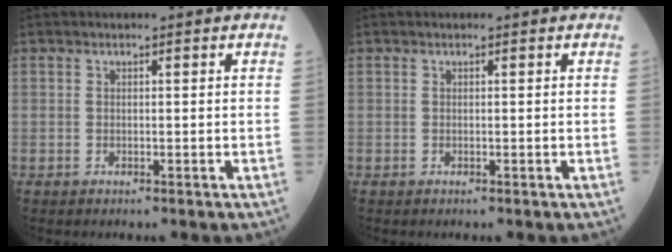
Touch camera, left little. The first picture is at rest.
{"total": 0.0}